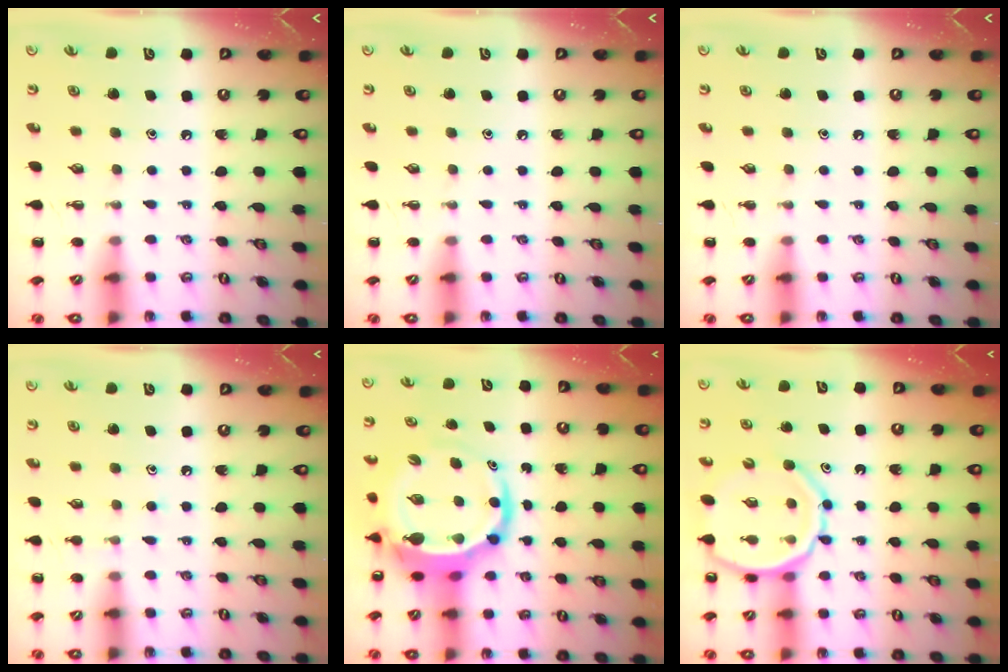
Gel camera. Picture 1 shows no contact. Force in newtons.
{"total": 0.0}
{"total": 0.0}
{"total": 4.9, "press": 4.7, "slide": 1.1}
{"total": 9.1, "press": 8.7, "slide": 2.5}
{"total": 11.5, "press": 11.0, "slide": 3.5}